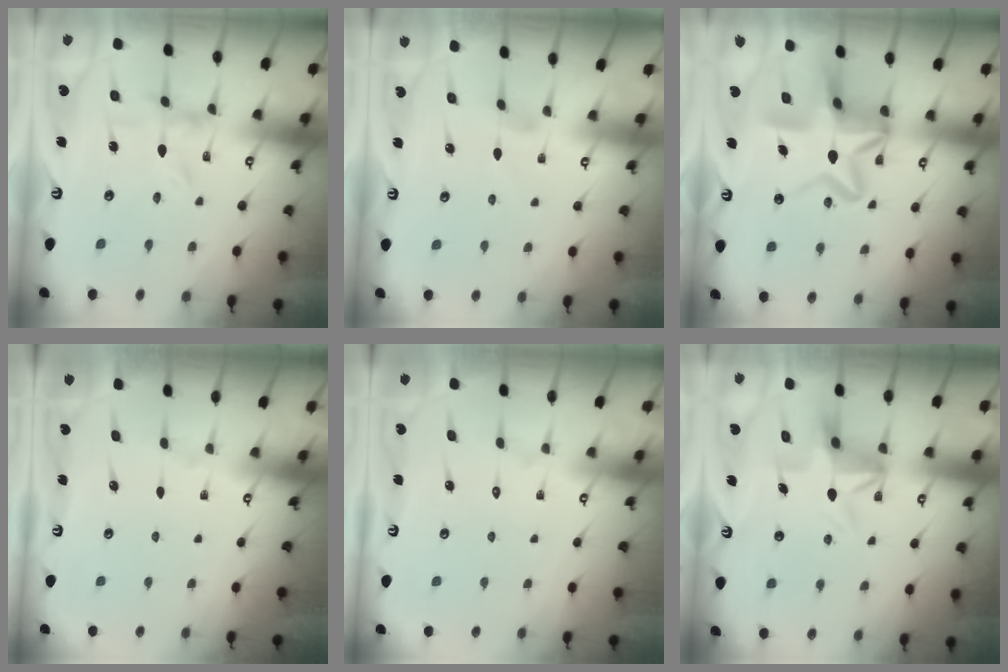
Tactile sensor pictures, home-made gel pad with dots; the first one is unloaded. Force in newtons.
{"total": 0.0}
{"total": 15.2, "press": 15.2, "slide": 1.4}
{"total": 0.0}
{"total": 1.5, "press": 1.5, "slide": 0.1}
{"total": 6.3, "press": 6.3, "slide": 0.4}